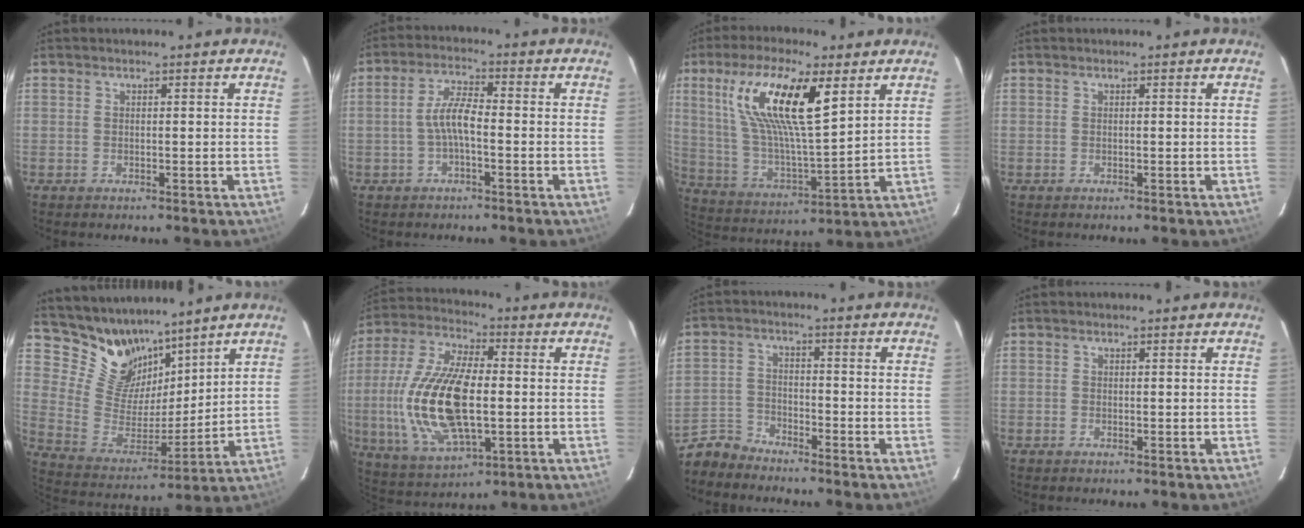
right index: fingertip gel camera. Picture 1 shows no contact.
{"total": 4.9, "force": [-1.4, 1.2, 4.6], "torque": [-0.096, 0.012, -0.028]}
{"total": 18.5, "force": [8.3, 4.8, 15.8], "torque": [-0.299, 0.007, 0.164]}
{"total": 0.0}
{"total": 13.7, "force": [11.1, 6.7, 4.5], "torque": [-0.102, -0.008, 0.220]}
{"total": 19.9, "force": [-1.9, 8.6, 17.8], "torque": [-0.374, -0.004, -0.028]}
{"total": 6.3, "force": [-6.0, 1.8, 0.2], "torque": [-0.018, 0.014, -0.129]}
{"total": 0.0}